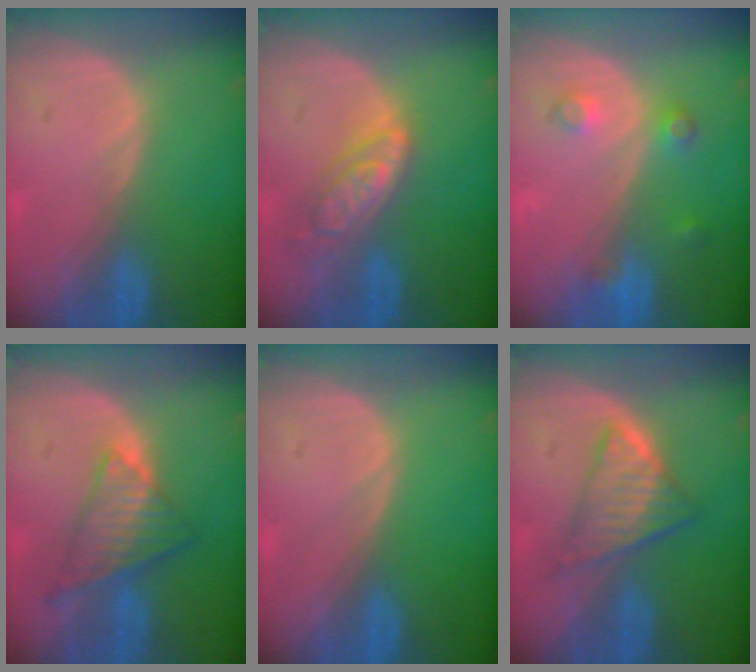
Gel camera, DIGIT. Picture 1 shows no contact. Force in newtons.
{"total": 6.3, "press": 5.6, "slide": 2.9}
{"total": 3.5, "press": 3.2, "slide": 1.3}
{"total": 7.6, "press": 6.4, "slide": 4.0}
{"total": 0.0}
{"total": 6.1, "press": 5.7, "slide": 2.1}